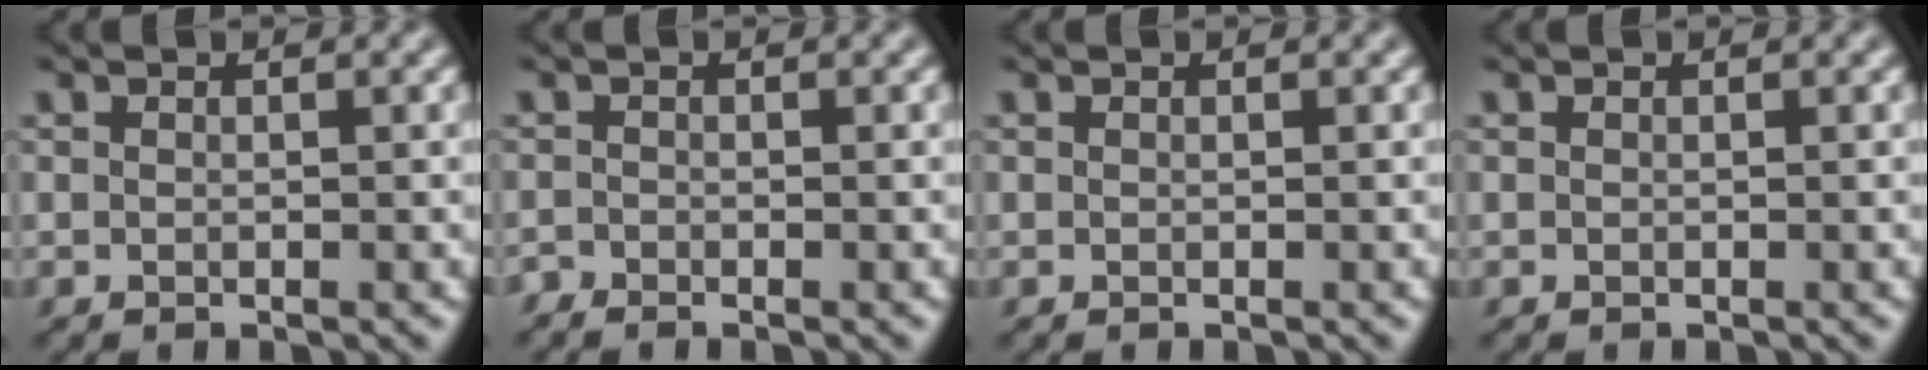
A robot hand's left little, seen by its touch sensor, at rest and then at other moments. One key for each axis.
{"total": 0.8, "fx": -0.7, "fy": 0.3, "fz": 0.1, "tx": -0.001, "ty": 0.000, "tz": -0.017}
{"total": 0.0}
{"total": 0.0}